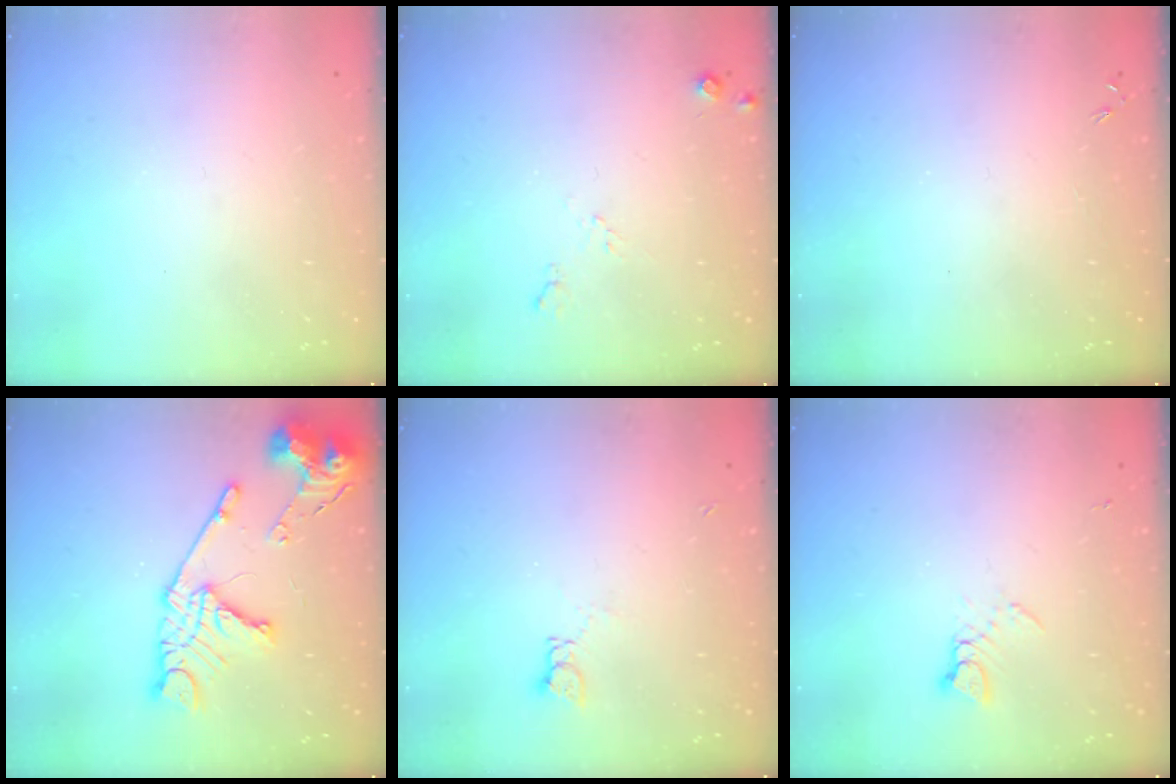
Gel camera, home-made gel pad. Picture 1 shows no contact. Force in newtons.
{"total": 5.4, "press": 5.3, "slide": 0.8}
{"total": 0.0}
{"total": 16.2, "press": 16.1, "slide": 1.8}
{"total": 2.0, "press": 2.0, "slide": 0.3}
{"total": 2.5, "press": 2.5, "slide": 0.3}